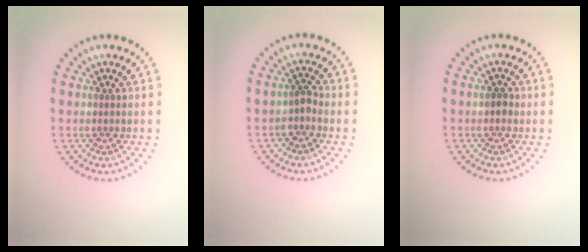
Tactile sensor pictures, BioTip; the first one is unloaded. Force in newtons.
{"total": 1.2, "press": 1.0, "slide": 0.6}
{"total": 1.0, "press": 1.0, "slide": 0.1}